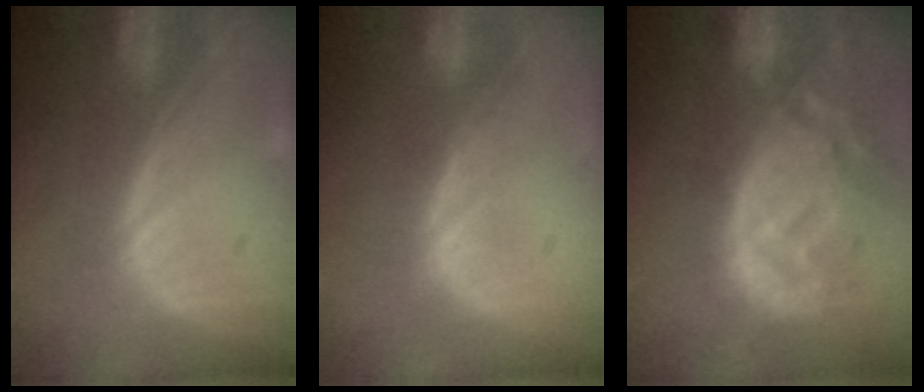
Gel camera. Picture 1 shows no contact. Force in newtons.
{"total": 2.8, "press": 2.3, "slide": 1.7}
{"total": 13.3, "press": 11.6, "slide": 6.4}